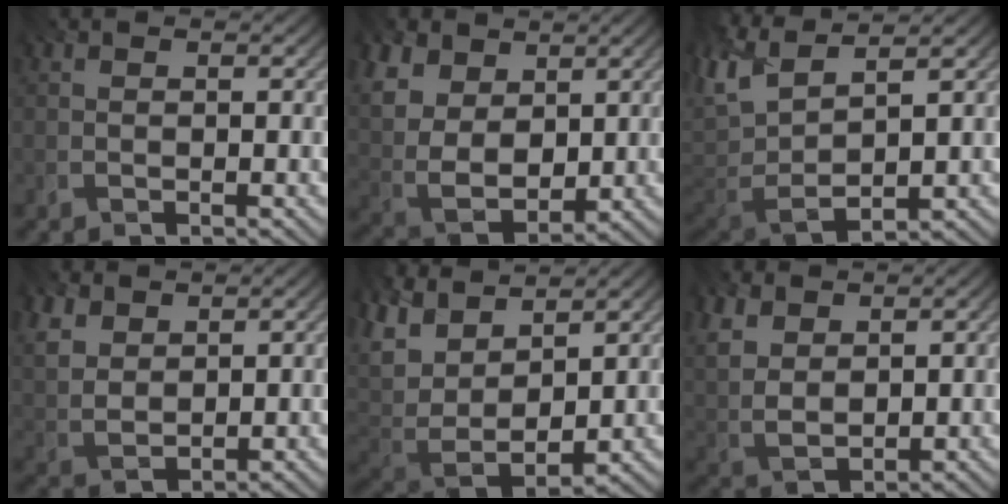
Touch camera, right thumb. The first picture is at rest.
{"total": 11.3, "force": [4.6, 7.5, 7.1], "torque": [-0.208, 0.012, 0.084]}
{"total": 9.3, "force": [2.2, 3.4, 8.4], "torque": [-0.217, 0.001, 0.039]}
{"total": 5.7, "force": [3.6, 3.3, 3.1], "torque": [-0.092, -0.001, 0.076]}
{"total": 10.2, "force": [3.7, 5.7, 7.6], "torque": [-0.198, 0.010, 0.066]}
{"total": 7.0, "force": [4.0, 4.0, 4.1], "torque": [-0.125, 0.006, 0.076]}